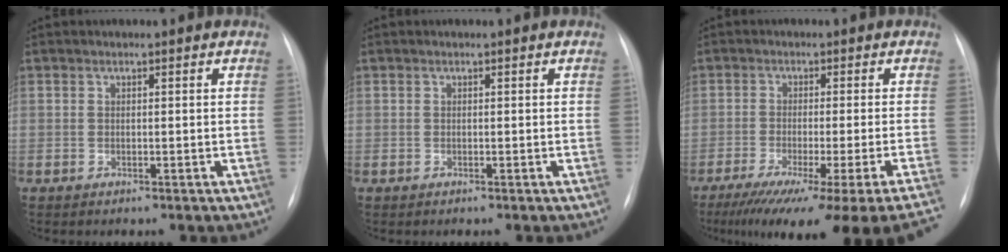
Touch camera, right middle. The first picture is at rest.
{"total": 0.0}
{"total": 22.7, "force": [-18.5, -1.3, 13.1], "torque": [-0.122, -0.067, -0.253]}